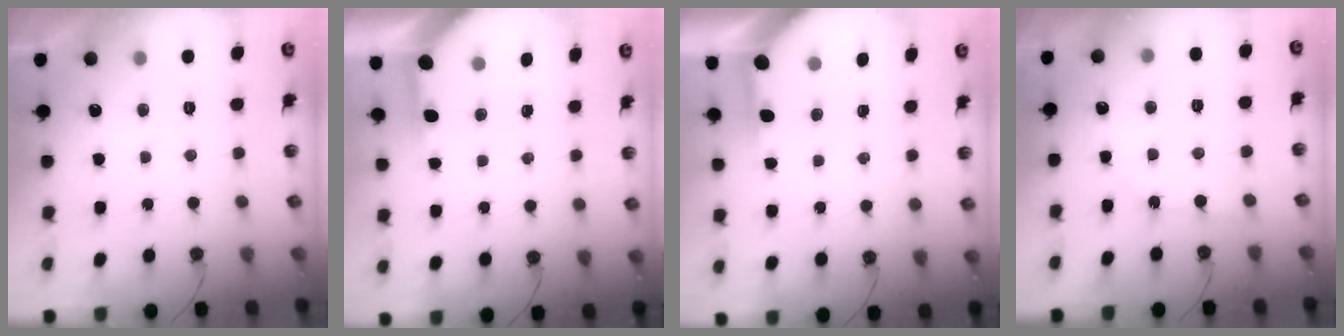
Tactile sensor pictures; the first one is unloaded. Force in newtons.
{"total": 3.9, "press": 3.9, "slide": 0.5}
{"total": 3.9, "press": 3.8, "slide": 0.4}
{"total": 3.0, "press": 2.9, "slide": 0.4}